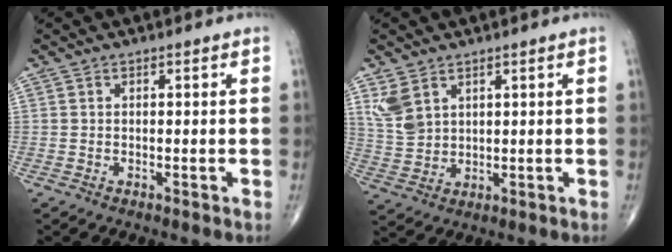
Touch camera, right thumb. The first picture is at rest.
{"total": 5.9, "force": [3.3, 3.8, 3.2], "torque": [-0.059, -0.010, 0.081]}